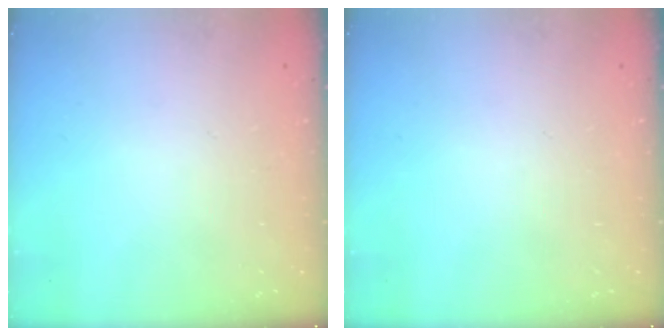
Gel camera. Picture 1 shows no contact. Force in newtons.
{"total": 0.0}